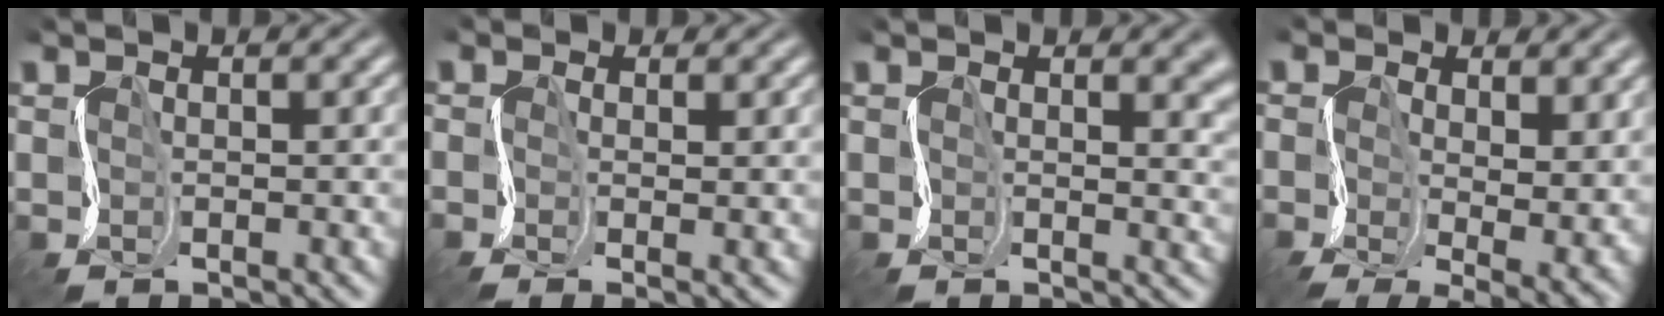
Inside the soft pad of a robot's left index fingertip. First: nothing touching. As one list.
[{"total": 2.1, "force": [-0.6, -1.4, -1.5], "torque": [0.028, -0.007, -0.018]}, {"total": 3.7, "force": [2.0, 1.4, 2.8], "torque": [-0.030, 0.000, 0.024]}, {"total": 3.3, "force": [-0.3, 1.2, 3.1], "torque": [-0.045, -0.023, -0.012]}]